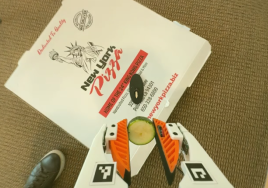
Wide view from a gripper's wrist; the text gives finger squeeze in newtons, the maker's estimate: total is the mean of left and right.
{"total": 7.2, "left": 7.2, "right": 7.2}